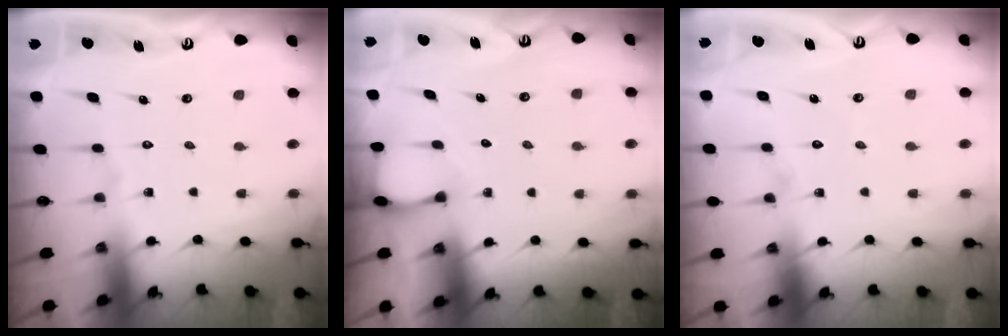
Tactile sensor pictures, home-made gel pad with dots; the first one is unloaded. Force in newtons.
{"total": 1.8, "press": 1.8, "slide": 0.1}
{"total": 2.7, "press": 2.7, "slide": 0.3}